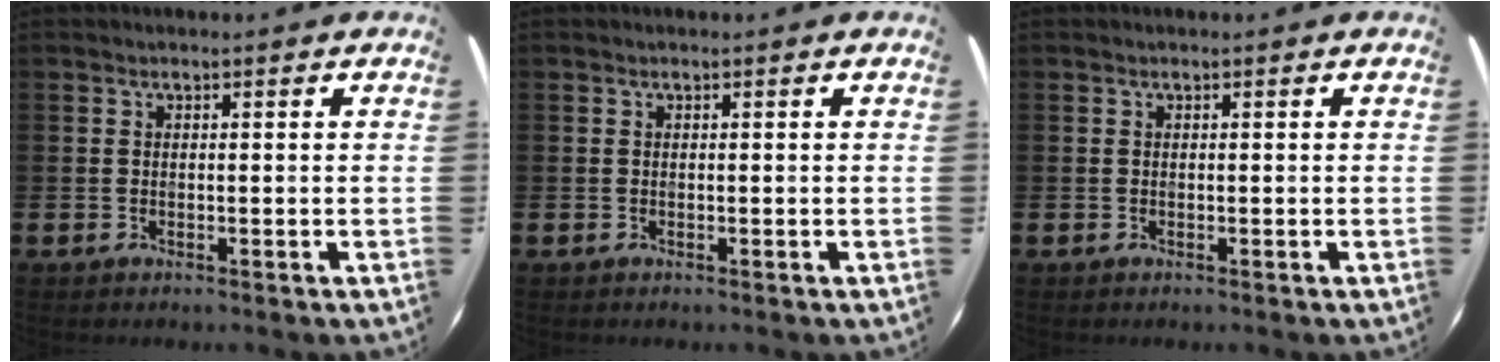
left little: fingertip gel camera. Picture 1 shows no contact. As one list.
[{"total": 0.0}, {"total": 0.0}]